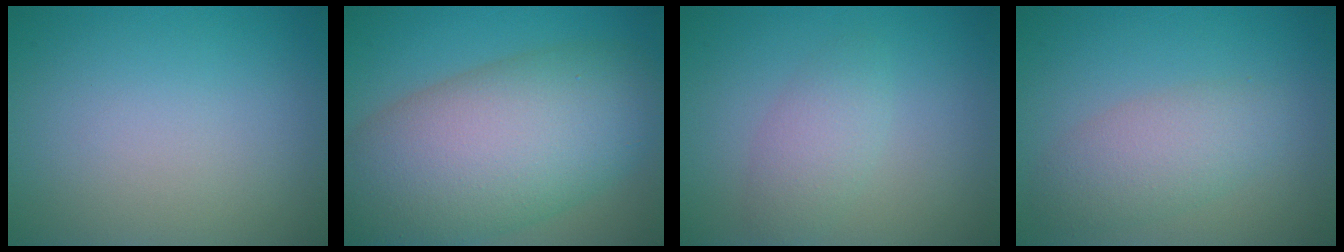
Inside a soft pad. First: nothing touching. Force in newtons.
{"total": 12.7, "press": 12.7, "slide": 0.8}
{"total": 2.4, "press": 2.4, "slide": 0.1}
{"total": 3.6, "press": 3.6, "slide": 0.0}